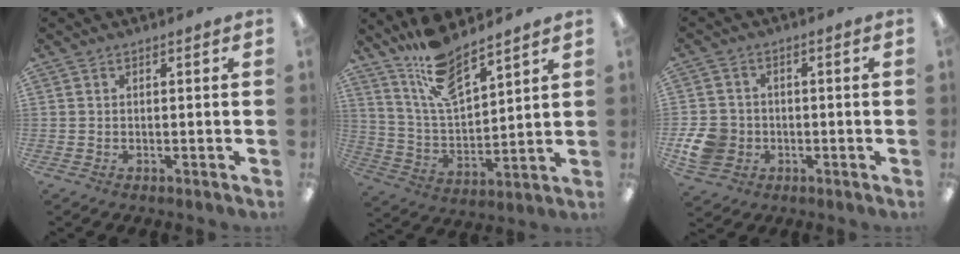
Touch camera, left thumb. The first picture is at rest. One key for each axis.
{"total": 13.1, "fx": 10.7, "fy": 3.6, "fz": 6.5, "tx": -0.143, "ty": -0.055, "tz": 0.196}
{"total": 7.9, "fx": -1.8, "fy": 6.9, "fz": 3.4, "tx": -0.085, "ty": 0.014, "tz": -0.032}